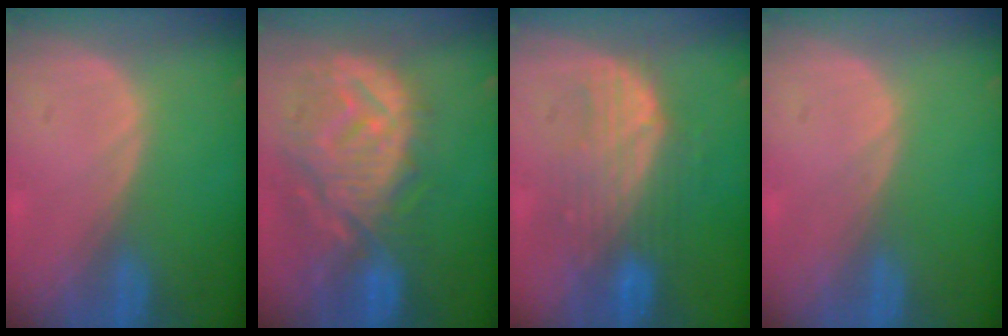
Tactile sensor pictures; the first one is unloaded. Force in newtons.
{"total": 12.4, "press": 11.0, "slide": 5.7}
{"total": 7.7, "press": 7.6, "slide": 0.8}
{"total": 0.0}